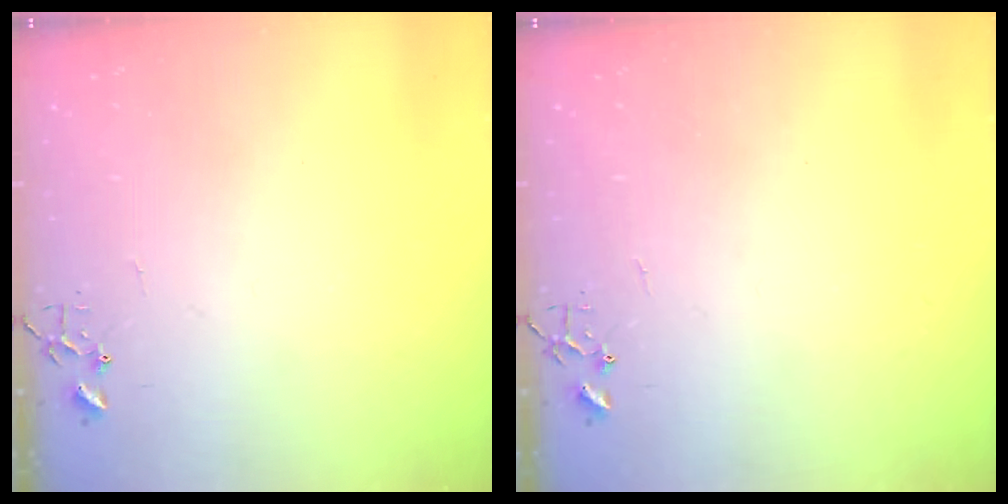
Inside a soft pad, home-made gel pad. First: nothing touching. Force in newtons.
{"total": 0.0}